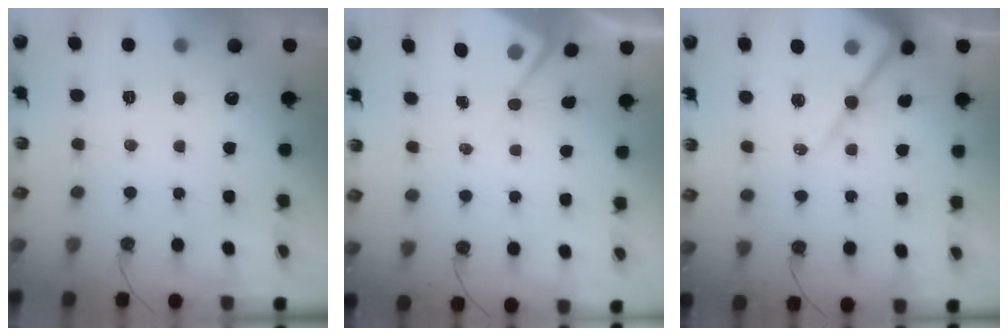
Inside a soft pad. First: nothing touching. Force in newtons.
{"total": 3.9, "press": 3.9, "slide": 0.5}
{"total": 15.8, "press": 15.7, "slide": 1.5}